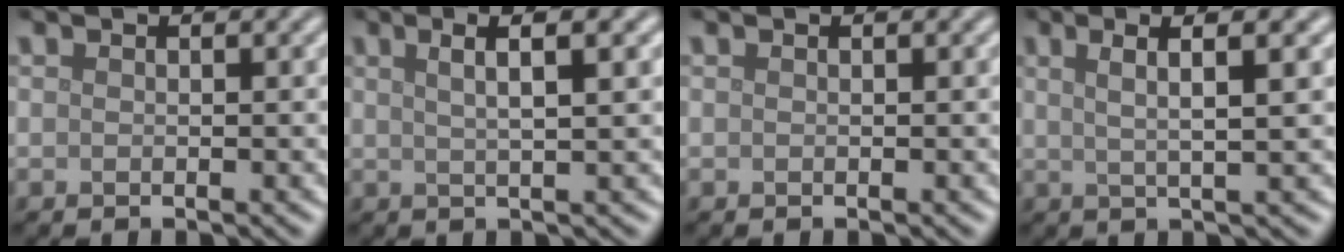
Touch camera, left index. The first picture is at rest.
{"total": 4.2, "force": [1.8, 1.1, 3.7], "torque": [-0.040, 0.012, 0.015]}
{"total": 0.0}
{"total": 5.0, "force": [2.3, 1.1, 4.3], "torque": [-0.062, 0.010, 0.021]}